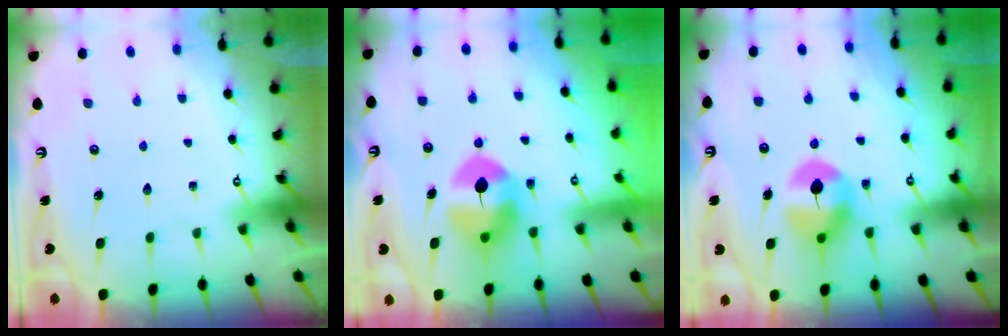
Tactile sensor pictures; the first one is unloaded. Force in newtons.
{"total": 9.4, "press": 9.3, "slide": 1.1}
{"total": 7.5, "press": 7.4, "slide": 0.4}